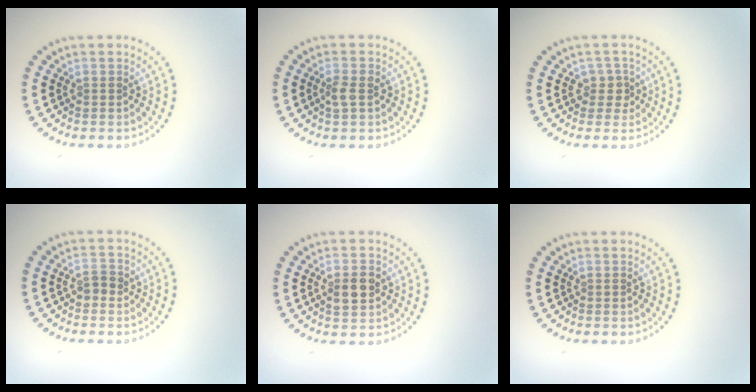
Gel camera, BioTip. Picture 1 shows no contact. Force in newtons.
{"total": 1.5, "press": 1.5, "slide": 0.3}
{"total": 1.8, "press": 1.4, "slide": 1.1}
{"total": 1.2, "press": 1.1, "slide": 0.4}
{"total": 2.8, "press": 2.8, "slide": 0.2}
{"total": 0.0}